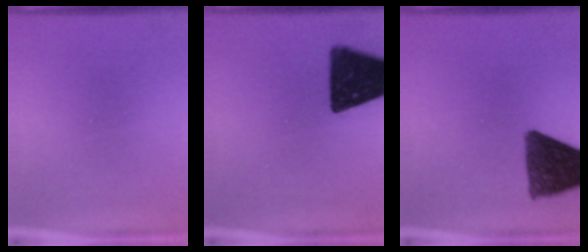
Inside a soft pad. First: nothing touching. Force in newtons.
{"total": 17.1}
{"total": 10.8}